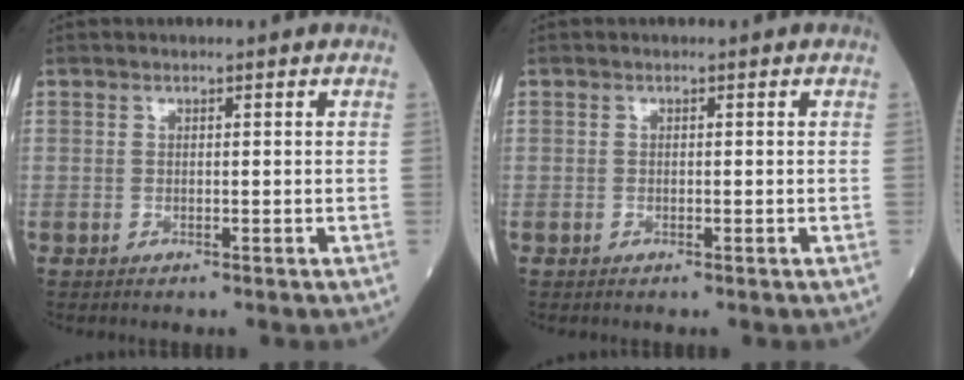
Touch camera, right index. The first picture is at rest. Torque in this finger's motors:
{"motor_torque": [-0.10, -0.03, -0.04, -0.01]}